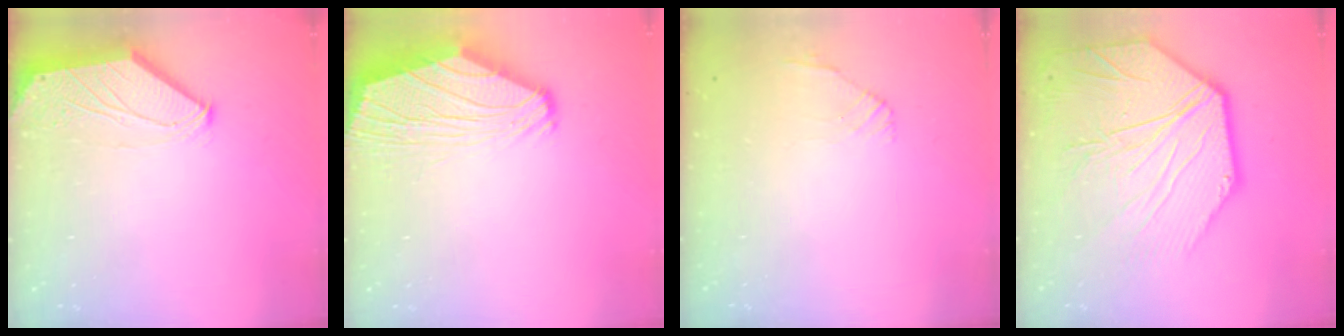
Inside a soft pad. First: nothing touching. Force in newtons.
{"total": 5.4, "press": 5.3, "slide": 1.3}
{"total": 2.8, "press": 2.6, "slide": 0.8}
{"total": 15.4, "press": 15.3, "slide": 2.2}